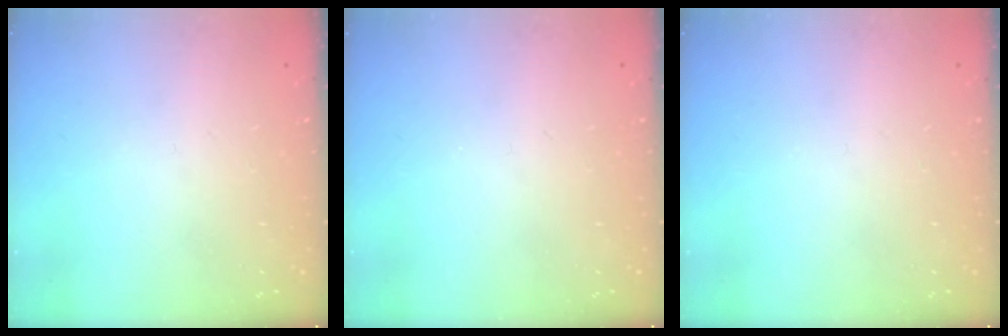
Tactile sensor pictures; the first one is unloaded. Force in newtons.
{"total": 0.0}
{"total": 0.0}